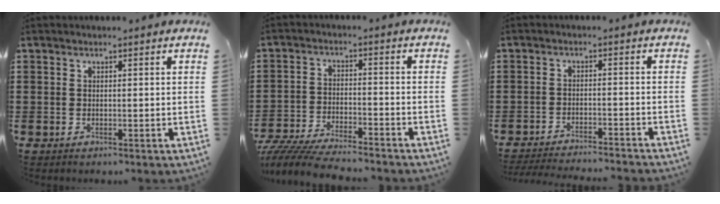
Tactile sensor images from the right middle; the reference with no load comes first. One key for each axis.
{"total": 6.3, "fx": -6.1, "fy": 0.4, "fz": 1.5, "tx": -0.038, "ty": -0.001, "tz": -0.122}
{"total": 3.4, "fx": -3.3, "fy": -0.3, "fz": 0.5, "tx": -0.009, "ty": -0.003, "tz": -0.069}